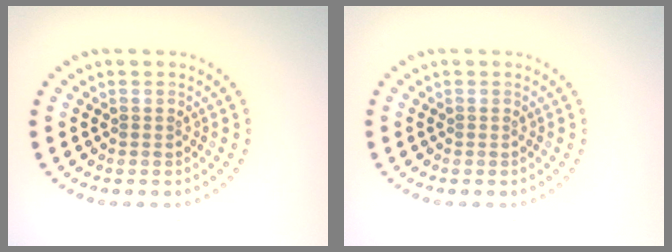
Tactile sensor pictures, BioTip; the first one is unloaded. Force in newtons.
{"total": 0.0}